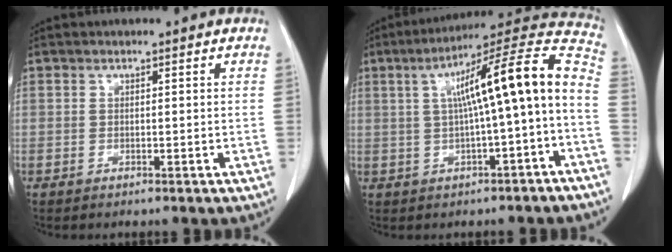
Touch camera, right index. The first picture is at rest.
{"total": 15.1, "force": [-0.4, 0.9, 15.1], "torque": [-0.219, 0.048, -0.003]}